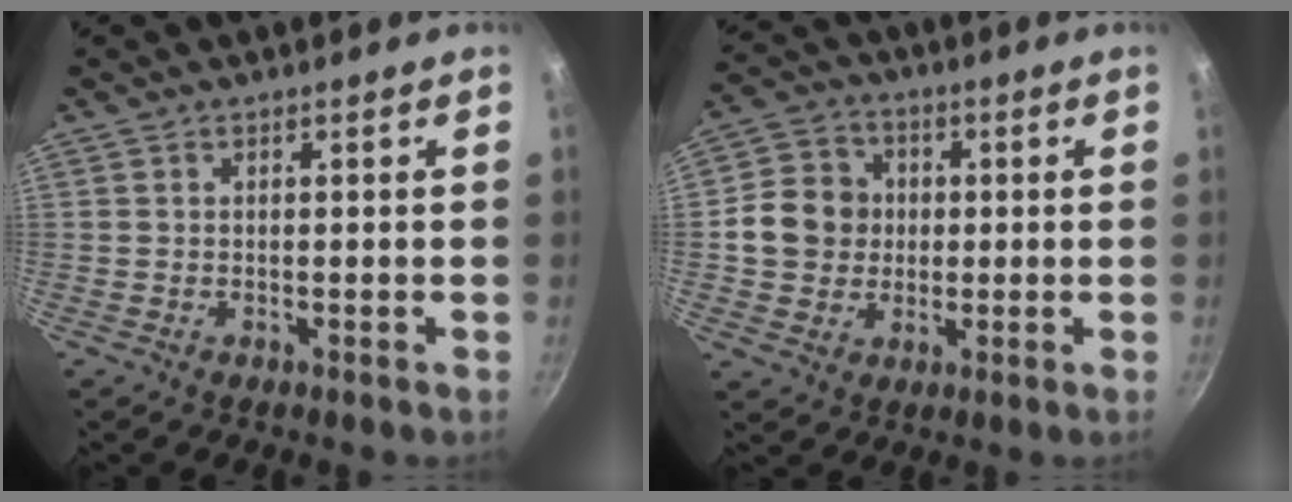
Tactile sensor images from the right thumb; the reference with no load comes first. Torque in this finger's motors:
{"motor_torque": [-0.41, 0.42, 0.13, -0.13, 0.05]}